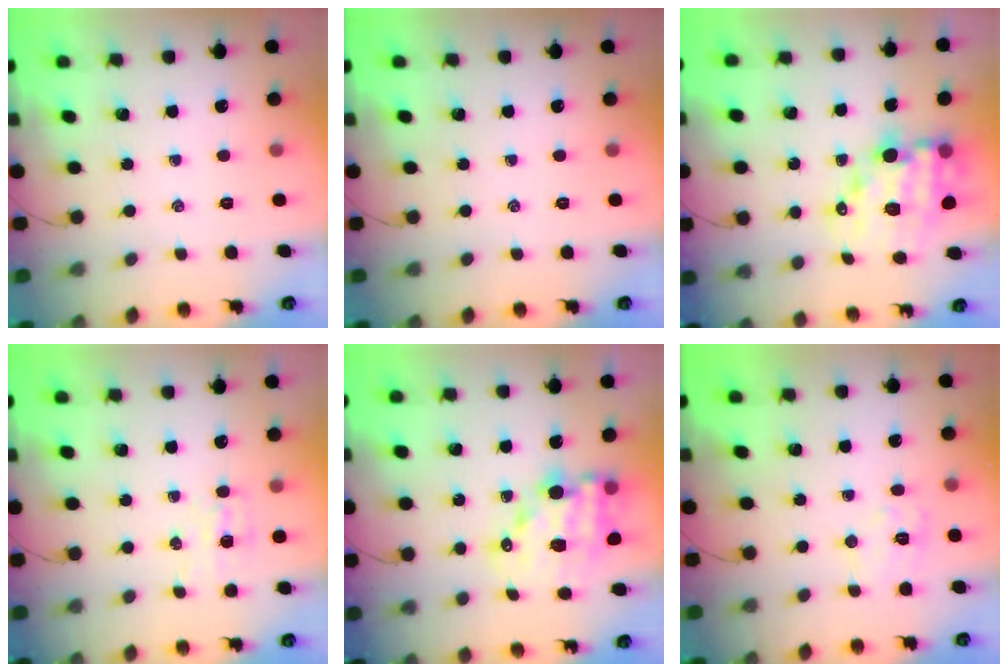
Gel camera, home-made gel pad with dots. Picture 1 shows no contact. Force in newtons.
{"total": 0.0}
{"total": 13.6, "press": 13.1, "slide": 3.6}
{"total": 4.2, "press": 4.0, "slide": 1.2}
{"total": 13.3, "press": 12.9, "slide": 3.3}
{"total": 7.8, "press": 7.8, "slide": 0.6}